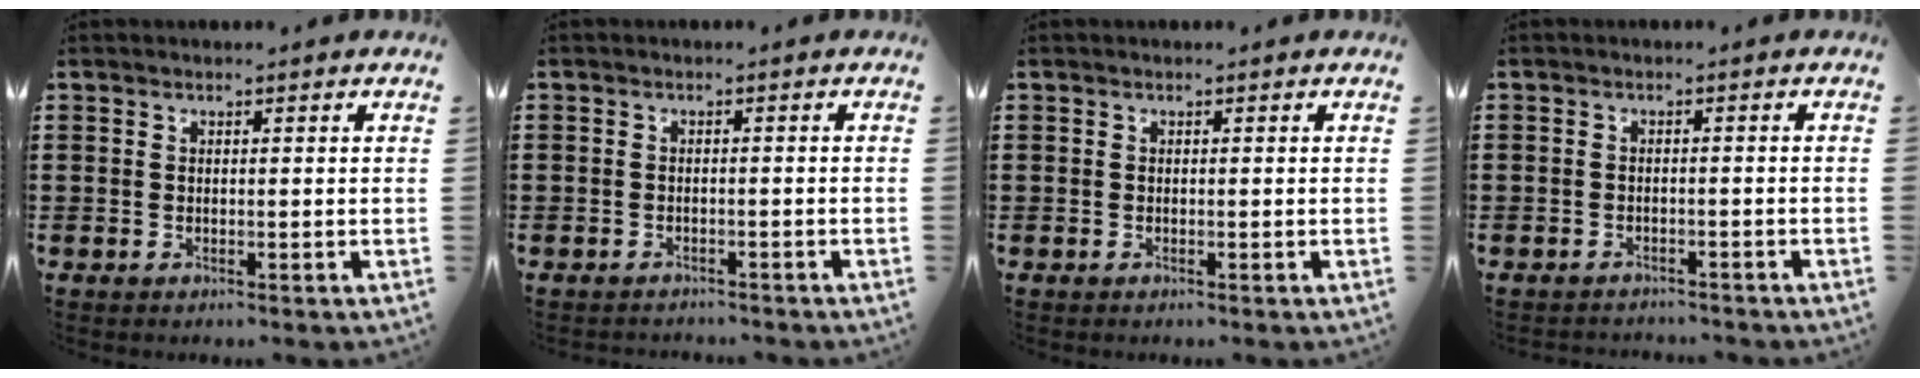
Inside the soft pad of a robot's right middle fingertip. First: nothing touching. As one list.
[{"total": 1.3, "force": [-1.2, 0.3, -0.2], "torque": [0.001, 0.003, -0.029]}, {"total": 0.0}, {"total": 1.5, "force": [-1.5, 0.3, -0.3], "torque": [0.000, 0.003, -0.034]}]